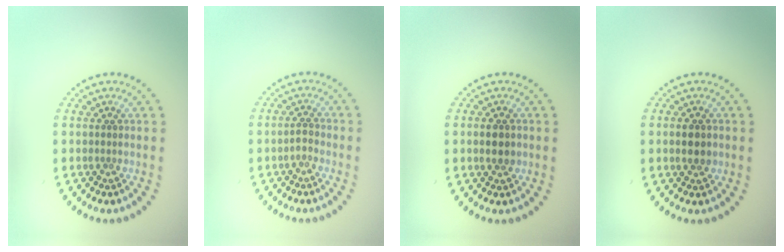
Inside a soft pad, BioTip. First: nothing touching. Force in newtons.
{"total": 0.9, "press": 0.8, "slide": 0.3}
{"total": 1.8, "press": 1.8, "slide": 0.1}
{"total": 1.8, "press": 1.8, "slide": 0.1}